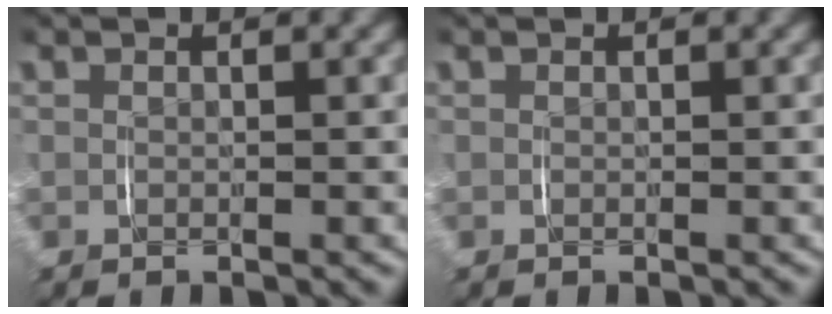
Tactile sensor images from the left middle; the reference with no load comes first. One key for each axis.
{"total": 0.0}